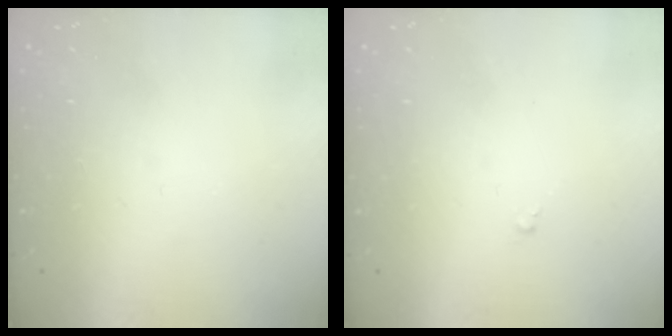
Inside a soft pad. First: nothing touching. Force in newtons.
{"total": 0.0}